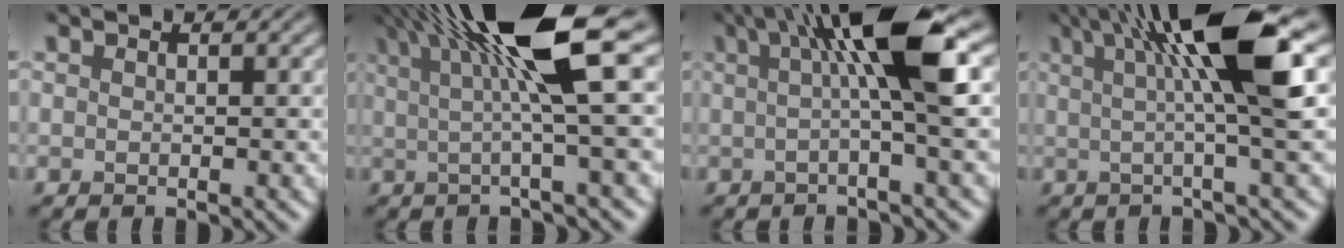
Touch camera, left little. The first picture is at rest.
{"total": 9.3, "force": [2.8, 1.2, 8.8], "torque": [-0.115, 0.006, 0.053]}
{"total": 7.3, "force": [1.7, 0.8, 7.1], "torque": [-0.101, 0.004, 0.035]}
{"total": 9.1, "force": [2.4, 1.1, 8.7], "torque": [-0.114, 0.001, 0.049]}